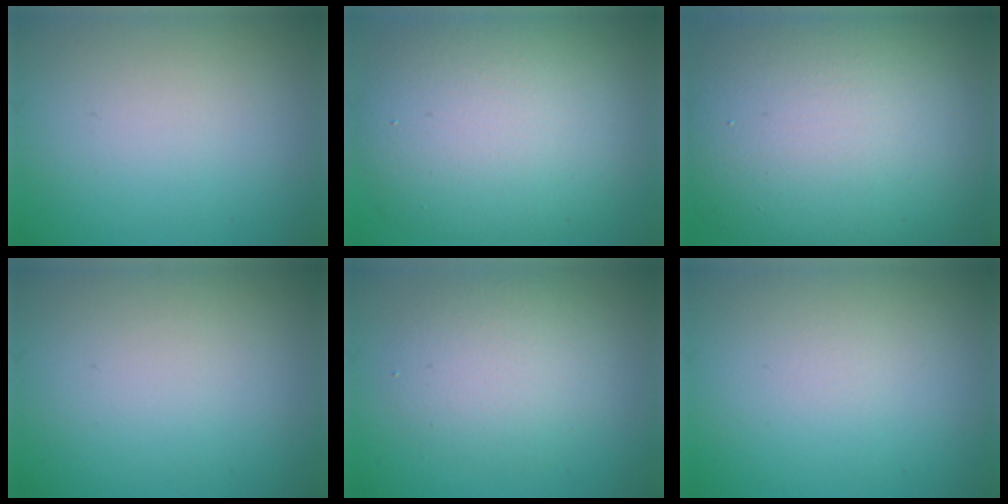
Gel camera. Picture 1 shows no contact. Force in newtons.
{"total": 11.5, "press": 11.5, "slide": 0.3}
{"total": 15.9, "press": 15.9, "slide": 0.8}
{"total": 0.0}
{"total": 3.7, "press": 3.7, "slide": 0.2}
{"total": 0.0}